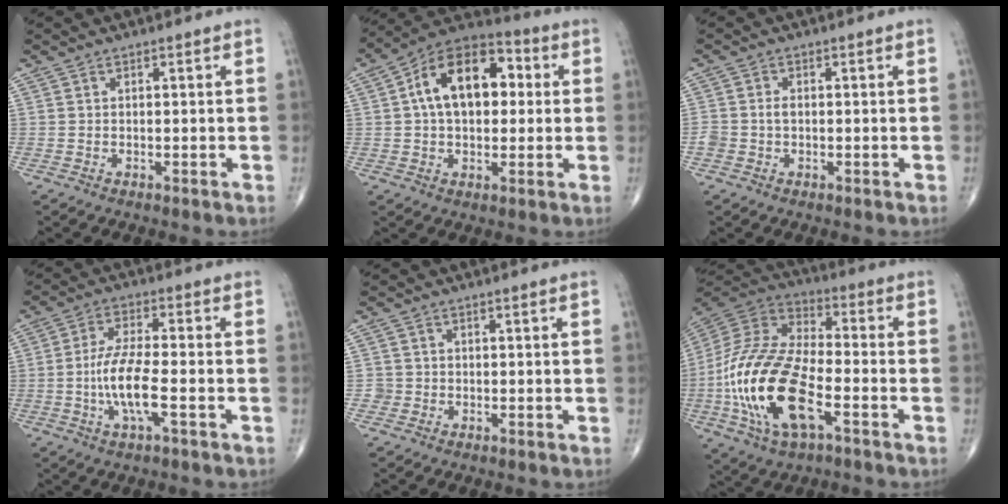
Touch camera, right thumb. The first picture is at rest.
{"total": 16.1, "force": [2.6, 9.9, 12.5], "torque": [-0.175, 0.030, 0.033]}
{"total": 2.4, "force": [-0.3, 1.8, 1.5], "torque": [-0.025, 0.008, -0.005]}
{"total": 9.1, "force": [-2.4, 2.3, 8.4], "torque": [-0.178, 0.013, -0.047]}
{"total": 1.8, "force": [-0.5, 1.7, -0.2], "torque": [0.019, 0.009, -0.014]}
{"total": 23.1, "force": [-7.0, 10.6, 19.4], "torque": [-0.411, 0.017, -0.128]}